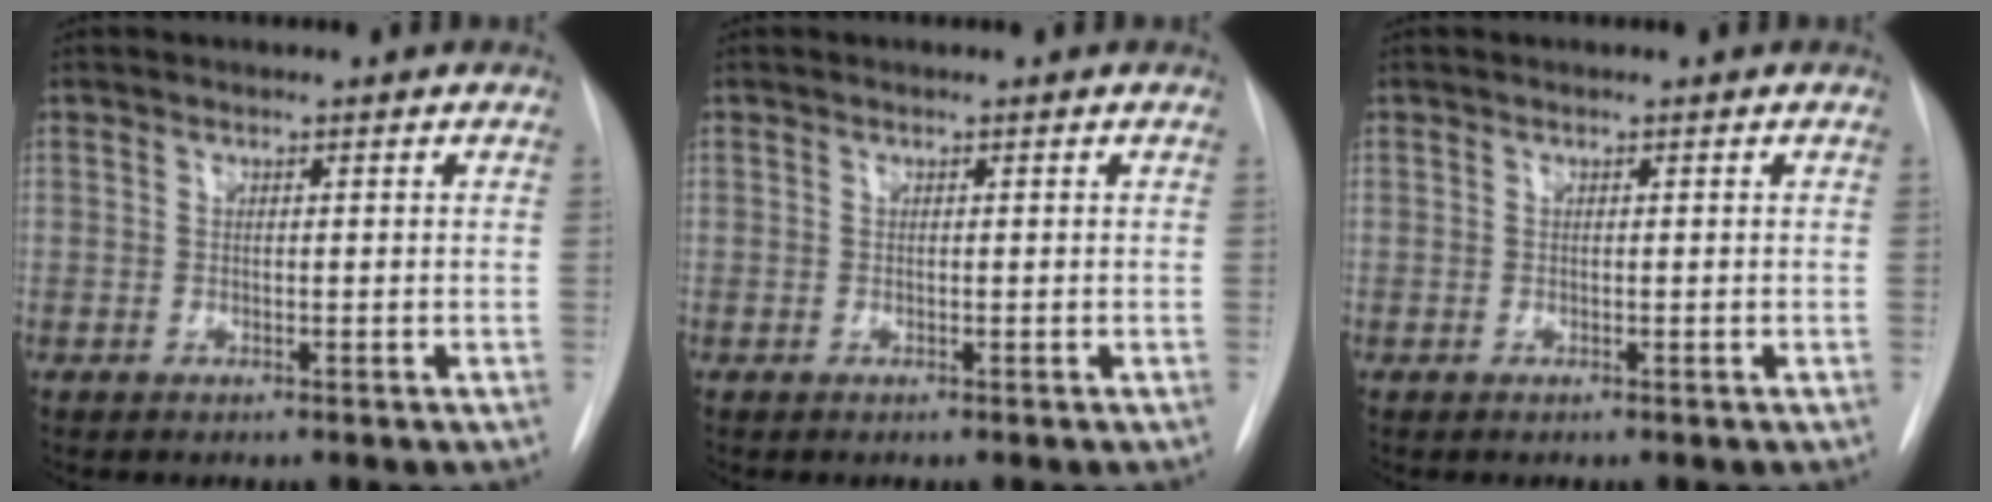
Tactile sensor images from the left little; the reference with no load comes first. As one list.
[{"total": 0.0}, {"total": 0.0}]